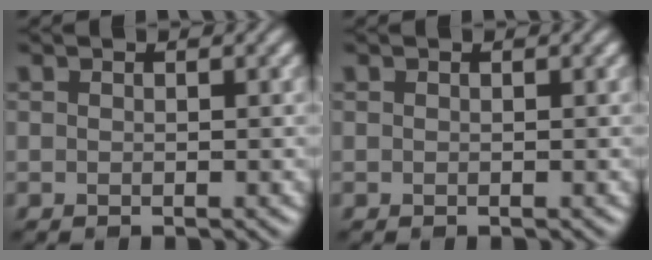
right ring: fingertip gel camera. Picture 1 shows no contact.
{"total": 0.0}